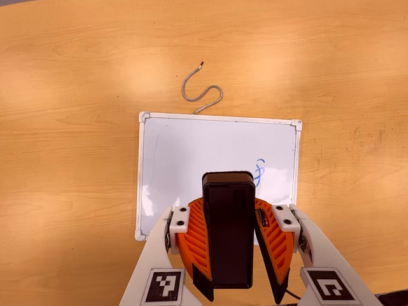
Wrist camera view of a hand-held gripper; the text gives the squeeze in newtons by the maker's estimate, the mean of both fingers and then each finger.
{"total": 10.8, "left": 10.2, "right": 11.4}